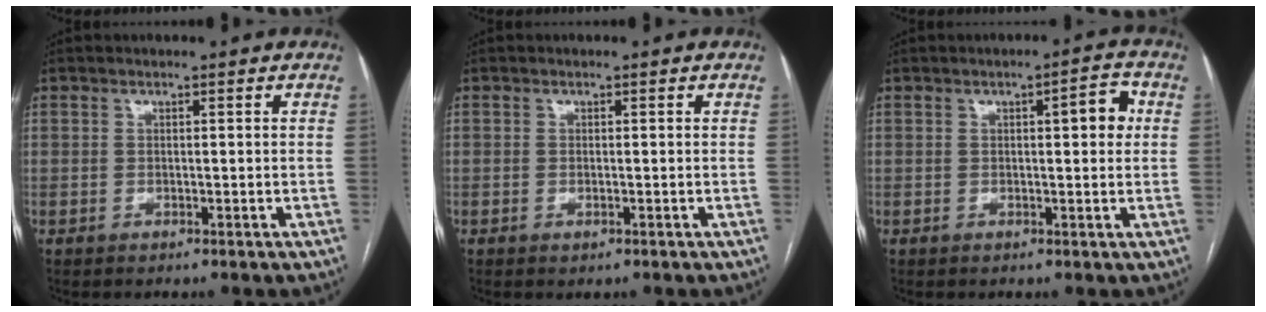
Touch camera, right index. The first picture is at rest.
{"total": 0.5, "force": [-0.3, 0.2, 0.5], "torque": [-0.009, -0.002, -0.002]}
{"total": 4.2, "force": [0.8, 1.0, 3.9], "torque": [-0.051, 0.011, 0.008]}